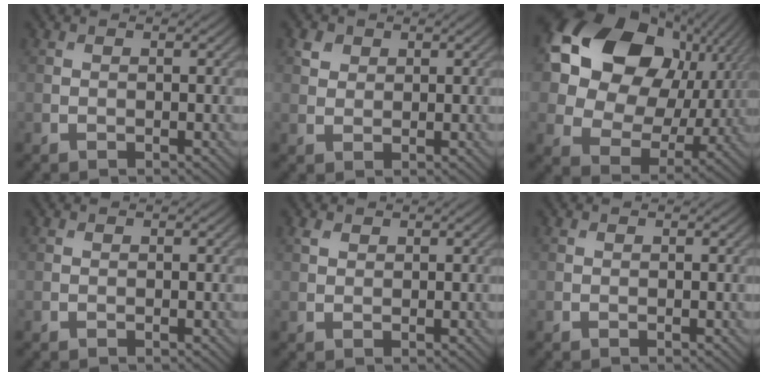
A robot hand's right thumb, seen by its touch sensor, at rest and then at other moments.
{"total": 1.6, "force": [1.0, 1.2, 0.5], "torque": [-0.014, -0.001, 0.019]}
{"total": 18.6, "force": [6.3, 13.6, 11.0], "torque": [-0.231, 0.023, 0.122]}
{"total": 0.0}
{"total": 1.2, "force": [0.8, 0.7, 0.5], "torque": [-0.014, 0.000, 0.016]}
{"total": 0.0}